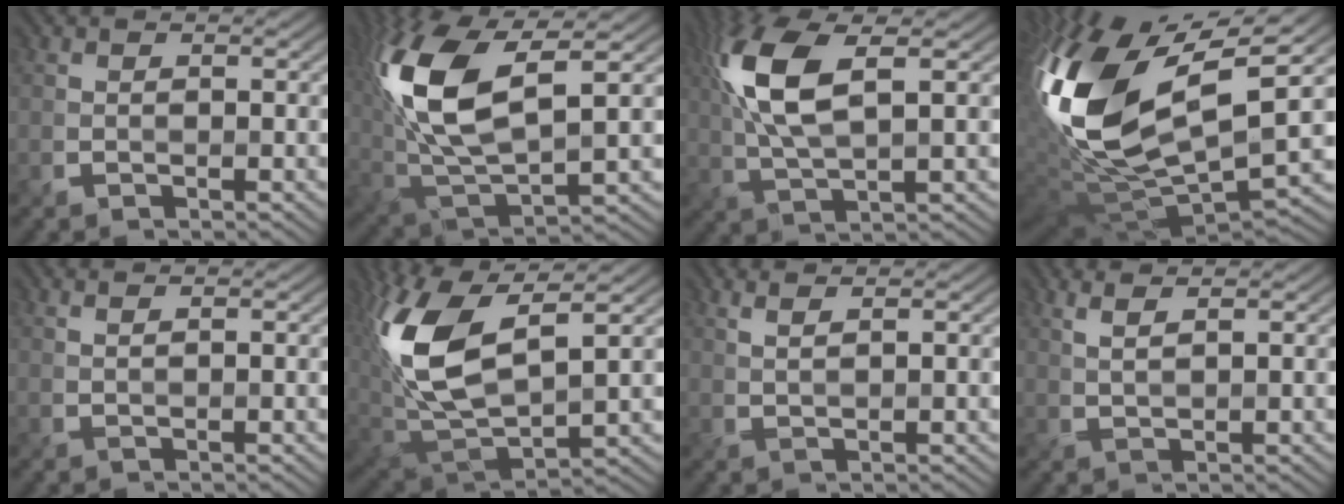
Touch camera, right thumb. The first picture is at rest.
{"total": 15.4, "force": [4.0, 7.0, 13.1], "torque": [-0.310, 0.008, 0.085]}
{"total": 11.1, "force": [3.0, 4.4, 9.8], "torque": [-0.234, 0.011, 0.060]}
{"total": 19.7, "force": [4.8, 9.2, 16.8], "torque": [-0.383, -0.005, 0.089]}
{"total": 1.0, "force": [0.6, 0.2, 0.7], "torque": [-0.011, 0.002, 0.008]}
{"total": 15.4, "force": [4.6, 7.9, 12.3], "torque": [-0.287, 0.005, 0.096]}
{"total": 2.7, "force": [1.7, 0.7, 1.9], "torque": [-0.020, 0.005, 0.020]}
{"total": 3.2, "force": [2.1, 0.8, 2.3], "torque": [-0.028, 0.007, 0.031]}